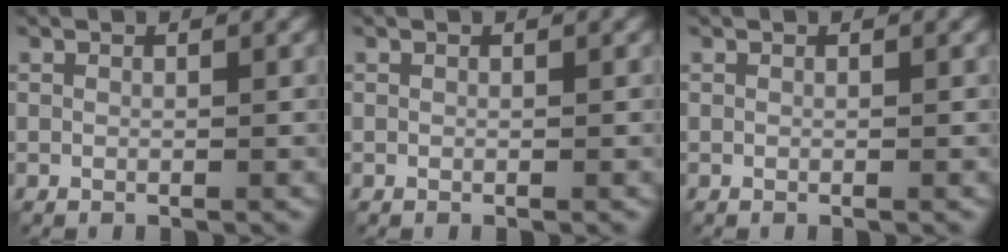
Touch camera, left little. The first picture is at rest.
{"total": 0.0}
{"total": 0.0}